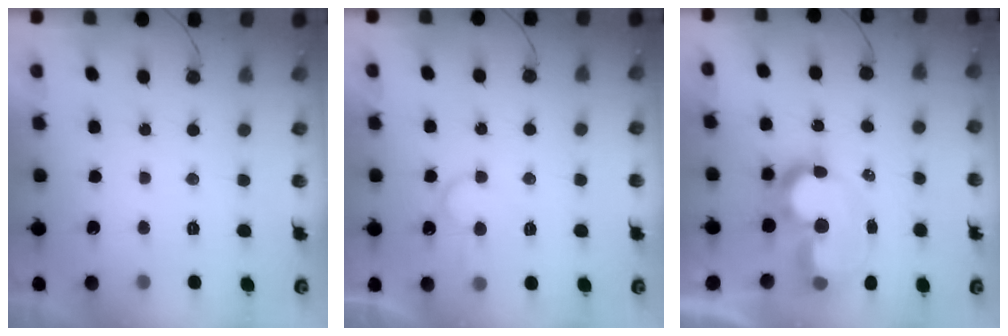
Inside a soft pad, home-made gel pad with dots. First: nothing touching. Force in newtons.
{"total": 7.6, "press": 7.5, "slide": 0.8}
{"total": 11.2, "press": 10.6, "slide": 3.6}